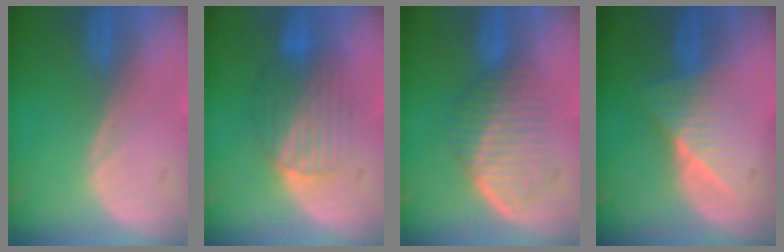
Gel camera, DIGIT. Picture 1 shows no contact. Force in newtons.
{"total": 6.5, "press": 6.4, "slide": 1.0}
{"total": 6.9, "press": 6.1, "slide": 3.3}
{"total": 6.3, "press": 5.6, "slide": 2.9}